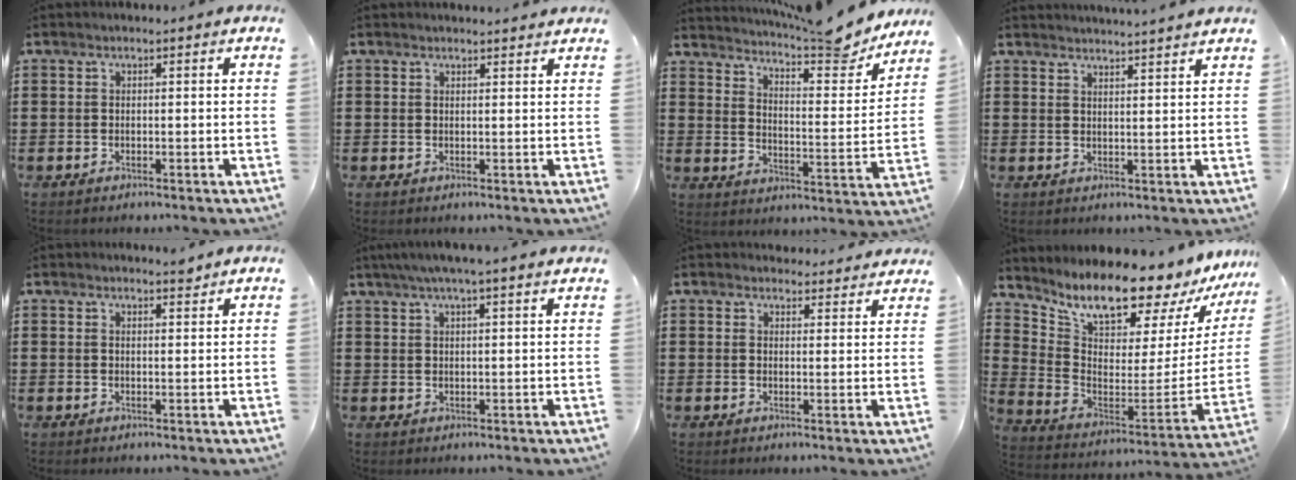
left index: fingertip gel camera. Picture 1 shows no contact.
{"total": 1.3, "force": [1.3, -0.1, 0.2], "torque": [-0.005, -0.001, 0.025]}
{"total": 8.6, "force": [7.9, 0.5, 3.2], "torque": [-0.054, -0.061, 0.129]}
{"total": 2.6, "force": [2.5, -0.7, 0.0], "torque": [-0.007, -0.011, 0.046]}
{"total": 2.2, "force": [2.1, 0.2, 0.6], "torque": [-0.008, -0.003, 0.037]}
{"total": 3.7, "force": [2.9, -0.2, 2.3], "torque": [-0.052, 0.001, 0.051]}
{"total": 3.1, "force": [3.0, 0.5, 0.1], "torque": [-0.002, -0.014, 0.056]}
{"total": 11.9, "force": [10.8, 2.6, 4.3], "torque": [-0.099, -0.100, 0.180]}